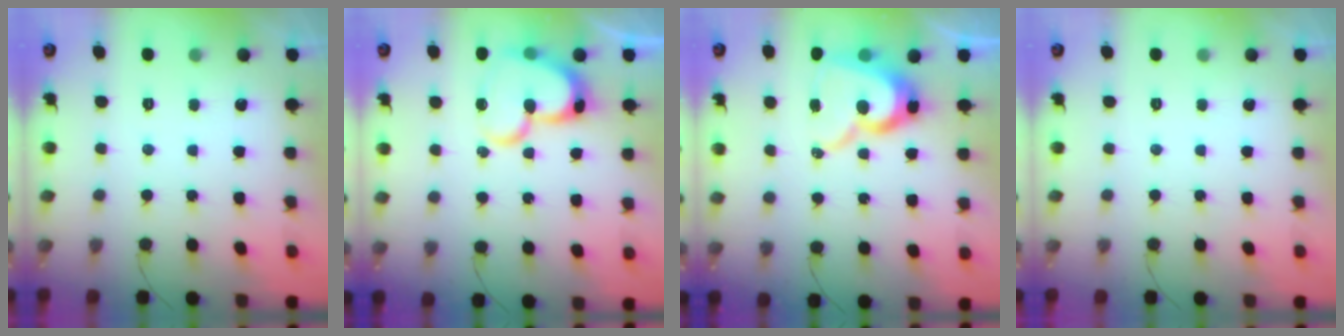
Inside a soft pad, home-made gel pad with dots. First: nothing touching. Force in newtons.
{"total": 17.2, "press": 17.1, "slide": 1.9}
{"total": 14.1, "press": 14.0, "slide": 1.5}
{"total": 0.0}